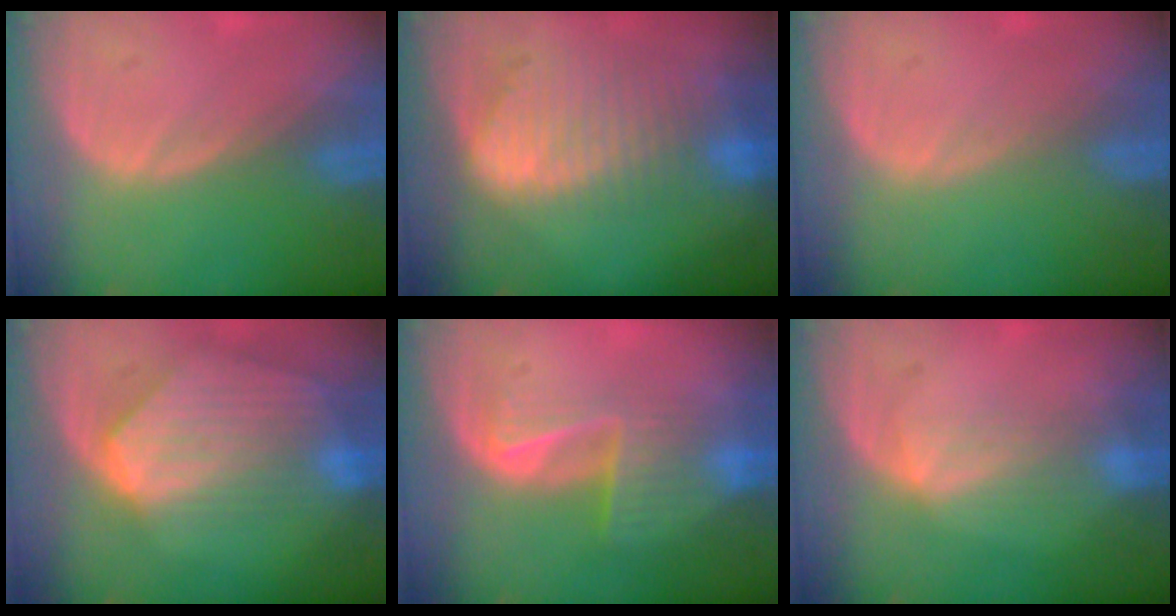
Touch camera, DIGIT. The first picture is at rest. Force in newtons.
{"total": 9.3, "press": 8.1, "slide": 4.4}
{"total": 0.0}
{"total": 9.2, "press": 8.0, "slide": 4.5}
{"total": 6.6, "press": 5.5, "slide": 3.6}
{"total": 2.7, "press": 2.7, "slide": 0.4}